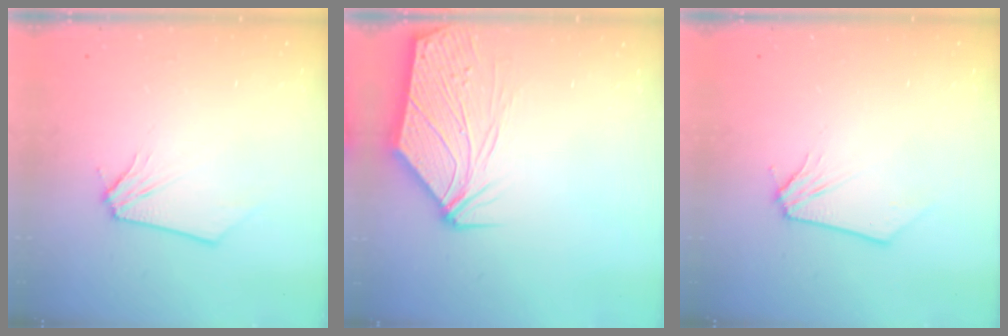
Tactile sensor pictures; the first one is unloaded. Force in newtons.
{"total": 10.6, "press": 10.5, "slide": 1.4}
{"total": 0.0}